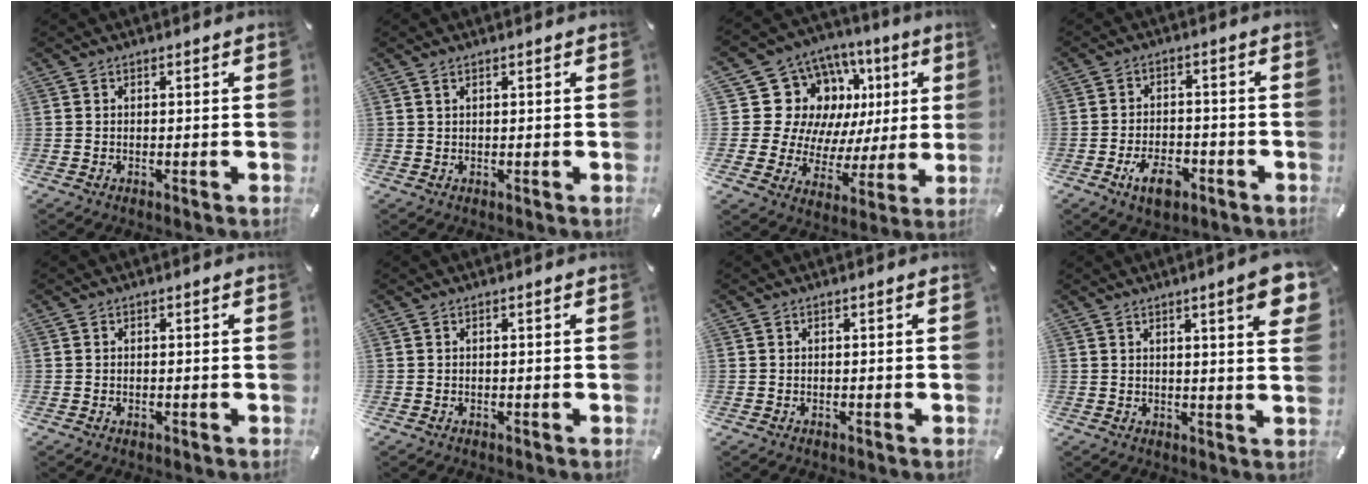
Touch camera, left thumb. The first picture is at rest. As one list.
[{"total": 1.0, "force": [0.5, 0.4, 0.8], "torque": [-0.015, 0.002, 0.009]}, {"total": 17.8, "force": [7.2, 14.7, 7.1], "torque": [-0.105, -0.065, 0.164]}, {"total": 7.3, "force": [-3.7, 4.2, 4.6], "torque": [-0.087, 0.012, -0.070]}, {"total": 0.6, "force": [0.0, 0.5, 0.2], "torque": [-0.003, 0.004, -0.002]}, {"total": 0.0}, {"total": 0.0}, {"total": 7.6, "force": [3.7, 1.3, 6.5], "torque": [-0.095, -0.016, 0.056]}]